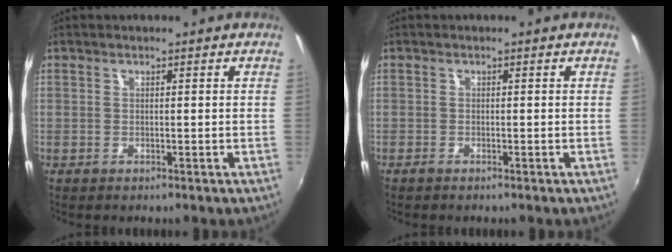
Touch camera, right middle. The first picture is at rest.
{"total": 0.9, "force": [-0.8, 0.2, 0.3], "torque": [-0.007, -0.005, -0.018]}